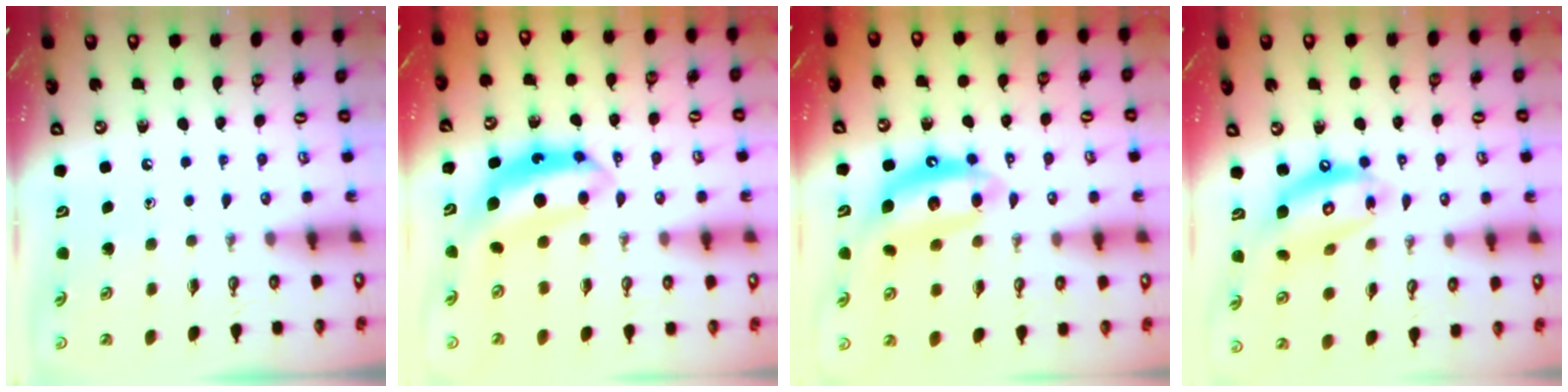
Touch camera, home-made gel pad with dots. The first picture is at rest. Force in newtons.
{"total": 8.2, "press": 8.2, "slide": 0.6}
{"total": 10.9, "press": 10.8, "slide": 1.0}
{"total": 13.8, "press": 13.7, "slide": 1.5}